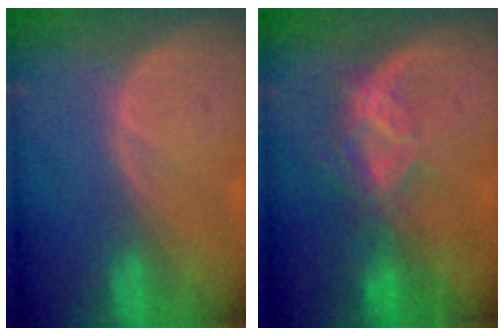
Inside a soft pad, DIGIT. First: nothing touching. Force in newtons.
{"total": 6.7, "press": 5.7, "slide": 3.5}